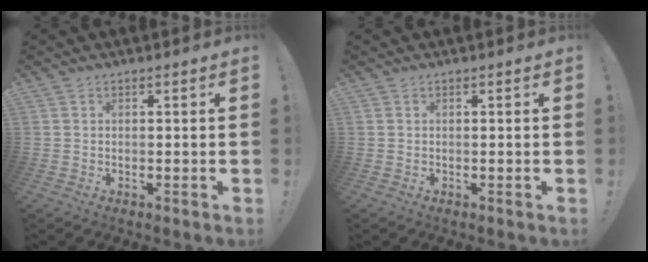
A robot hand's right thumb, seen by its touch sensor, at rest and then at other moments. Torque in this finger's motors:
{"motor_torque": [-0.02, 0.02, 0.11, -0.11, 0.00]}